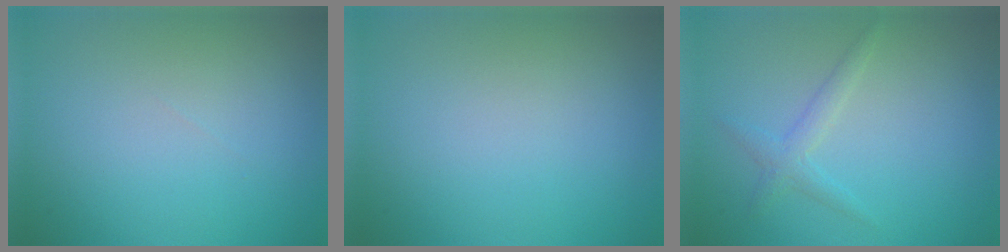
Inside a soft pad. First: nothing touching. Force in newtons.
{"total": 0.0}
{"total": 1.6, "press": 1.6, "slide": 0.1}